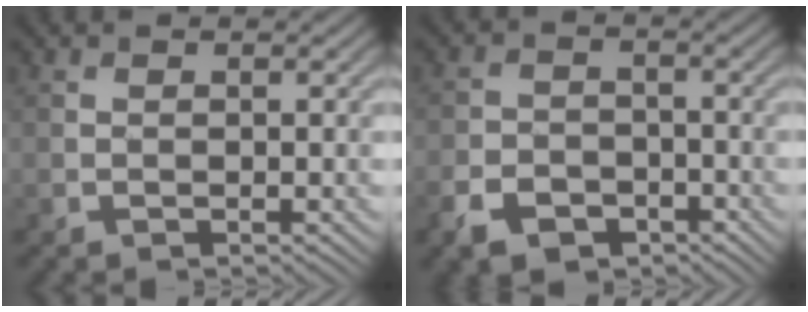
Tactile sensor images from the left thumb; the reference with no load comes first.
{"total": 5.7, "force": [-3.7, 3.6, 2.4], "torque": [-0.054, -0.005, -0.074]}